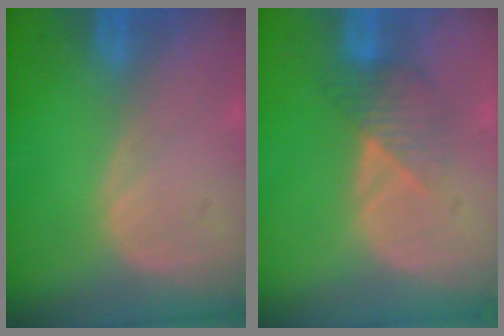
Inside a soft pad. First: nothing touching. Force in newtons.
{"total": 4.0, "press": 3.7, "slide": 1.6}